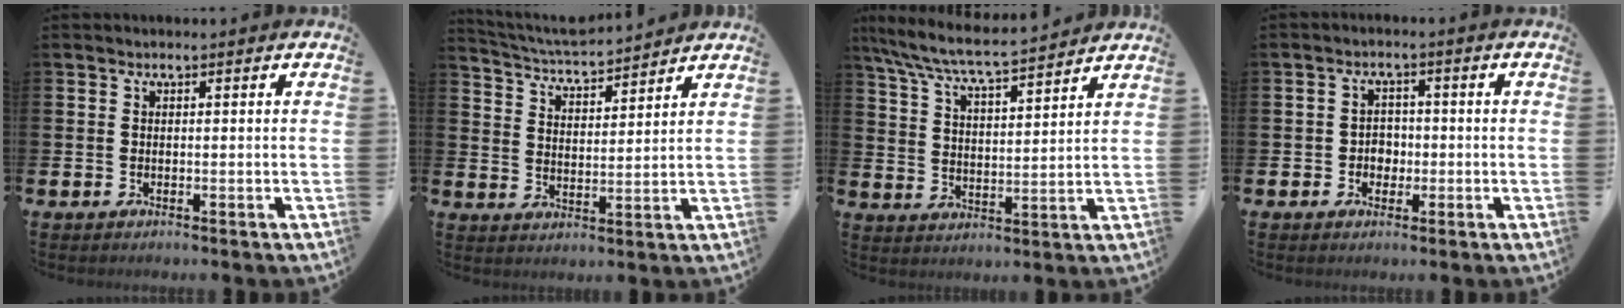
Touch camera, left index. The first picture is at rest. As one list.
[{"total": 4.9, "force": [4.9, 0.3, 0.5], "torque": [-0.031, -0.037, 0.084]}, {"total": 7.1, "force": [6.6, 0.3, 2.6], "torque": [-0.080, -0.044, 0.115]}, {"total": 2.6, "force": [-0.6, 2.3, 1.0], "torque": [-0.013, 0.004, -0.019]}]